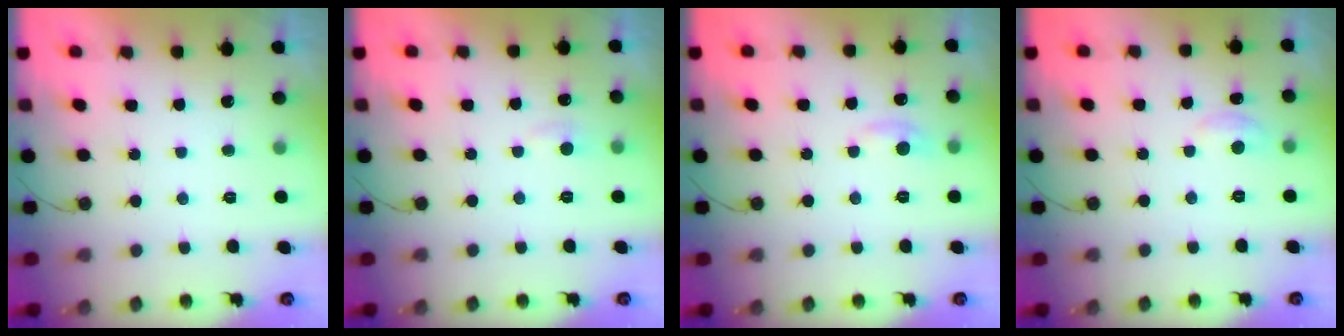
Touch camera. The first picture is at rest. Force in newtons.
{"total": 4.0, "press": 3.9, "slide": 0.5}
{"total": 5.5, "press": 5.4, "slide": 0.7}
{"total": 4.9, "press": 4.9, "slide": 0.6}